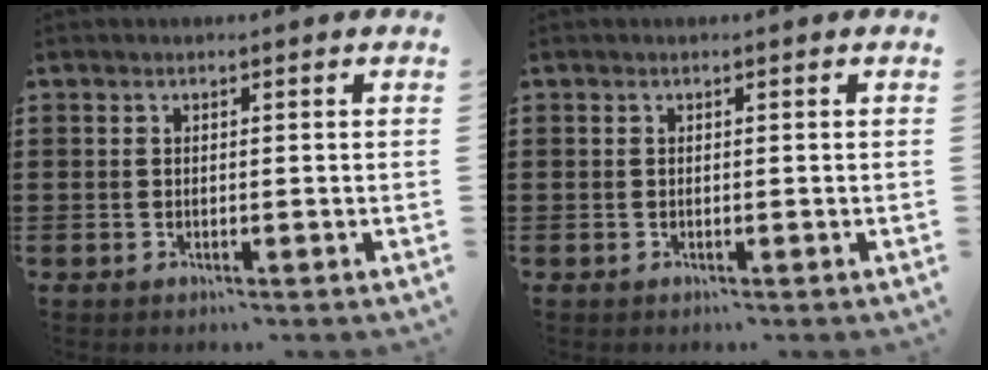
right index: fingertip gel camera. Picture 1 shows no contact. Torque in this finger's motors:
{"motor_torque": [0.00, 0.00, 0.03, 0.00]}